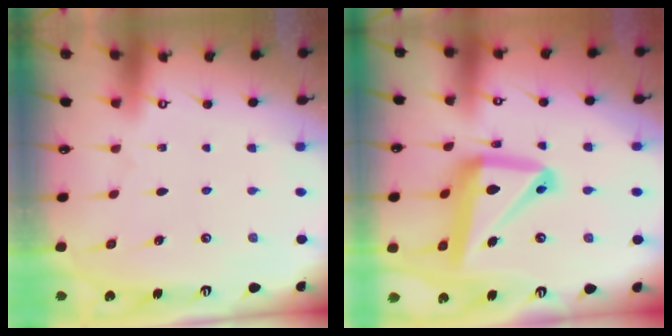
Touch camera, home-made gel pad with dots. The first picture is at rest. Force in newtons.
{"total": 17.2, "press": 17.1, "slide": 1.9}